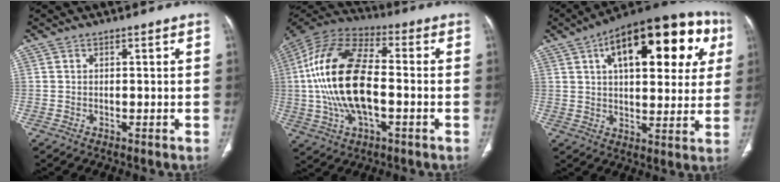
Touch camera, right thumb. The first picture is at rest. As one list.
[{"total": 20.9, "force": [-1.3, 10.2, 18.2], "torque": [-0.370, 0.023, -0.025]}, {"total": 26.1, "force": [9.5, 12.0, 21.1], "torque": [-0.266, 0.020, 0.132]}]